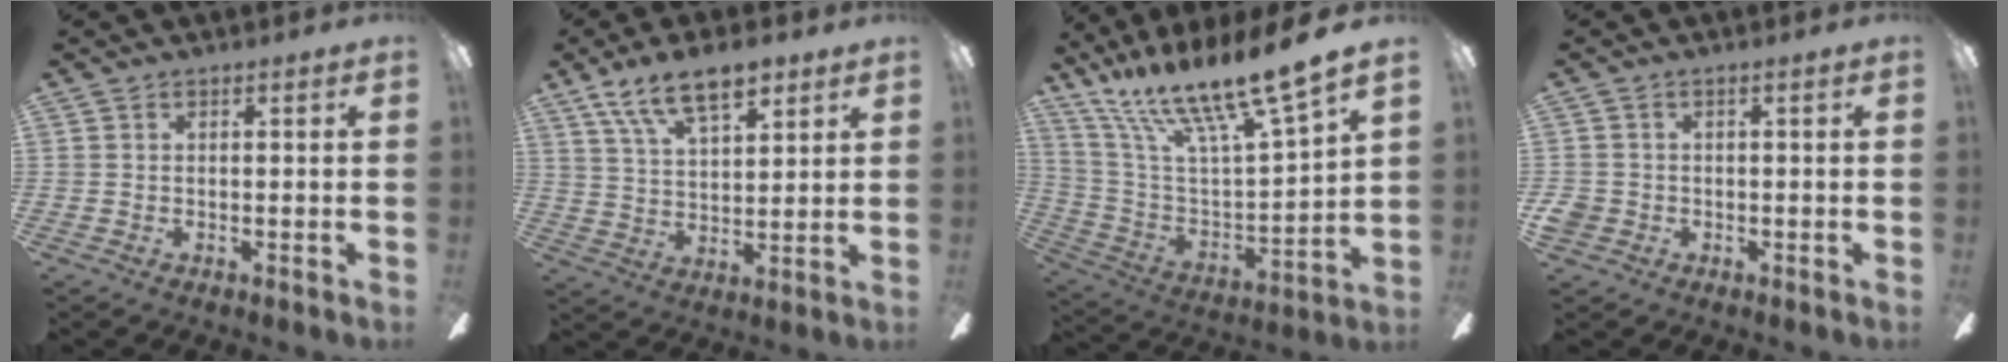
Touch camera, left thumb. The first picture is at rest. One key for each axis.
{"total": 12.5, "fx": 8.7, "fy": 5.0, "fz": 7.4, "tx": -0.133, "ty": -0.032, "tz": 0.159}
{"total": 19.9, "fx": 16.2, "fy": 2.0, "fz": 11.4, "tx": -0.217, "ty": -0.107, "tz": 0.267}
{"total": 2.5, "fx": -0.9, "fy": 2.1, "fz": 0.9, "tx": -0.014, "ty": 0.004, "tz": -0.016}